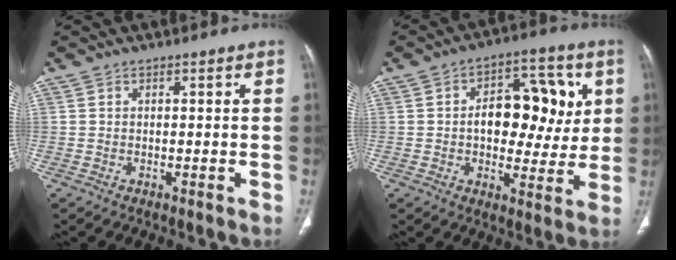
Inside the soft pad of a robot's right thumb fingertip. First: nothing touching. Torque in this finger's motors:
{"motor_torque": [0.00, 0.07, 0.59, 0.16, 0.06]}